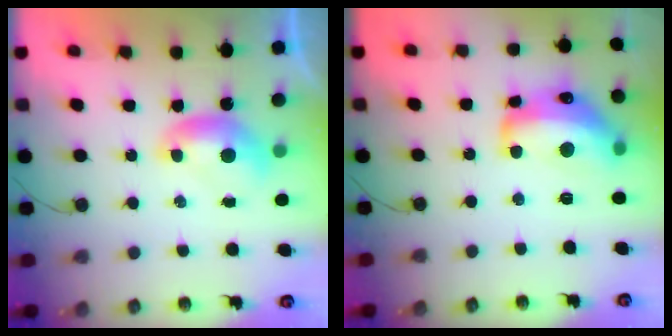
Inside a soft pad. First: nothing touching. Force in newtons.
{"total": 12.4, "press": 12.4, "slide": 1.1}